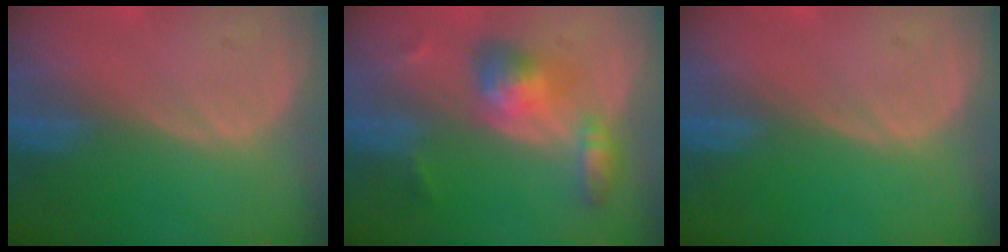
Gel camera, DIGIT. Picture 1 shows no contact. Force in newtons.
{"total": 5.7, "press": 5.7, "slide": 0.5}
{"total": 0.0}